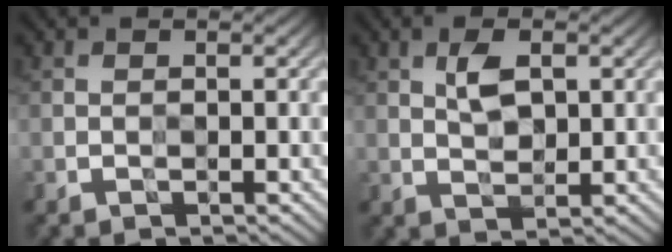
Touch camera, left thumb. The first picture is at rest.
{"total": 3.4, "force": [1.5, 1.6, 2.6], "torque": [-0.057, 0.001, 0.029]}